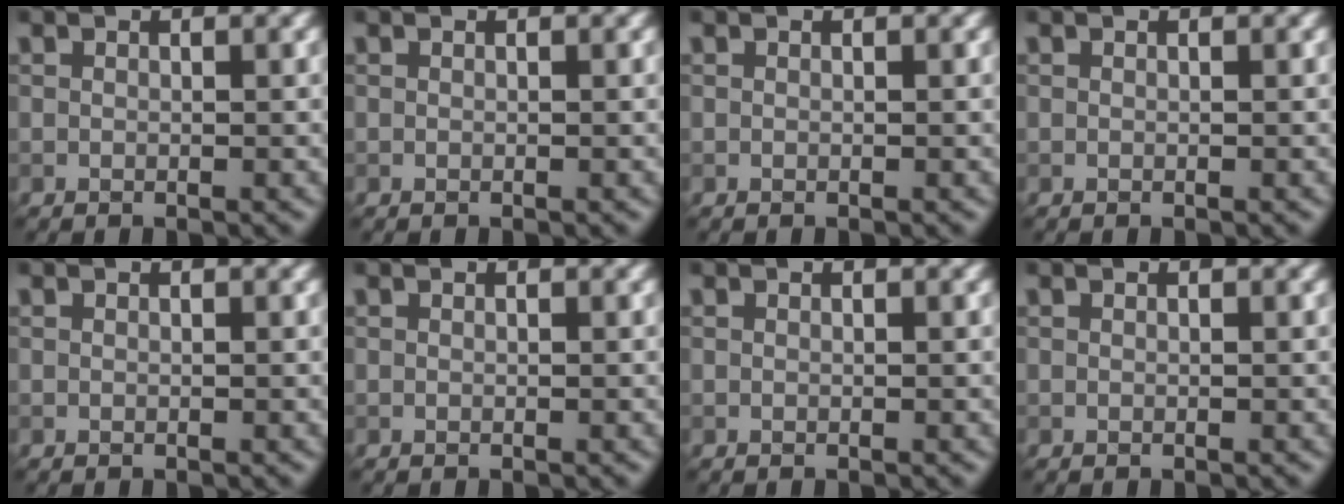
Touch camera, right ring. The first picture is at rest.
{"total": 0.0}
{"total": 0.0}
{"total": 0.0}
{"total": 0.0}
{"total": 0.0}
{"total": 0.0}
{"total": 0.0}